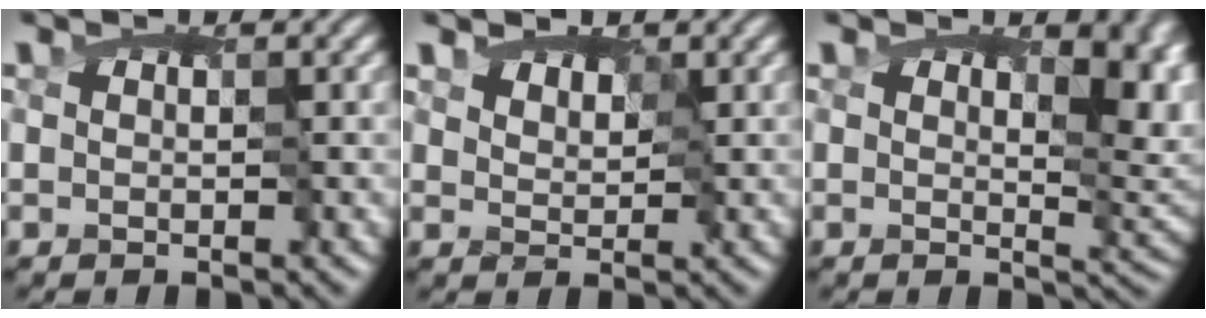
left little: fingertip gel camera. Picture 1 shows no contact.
{"total": 1.3, "force": [0.6, 1.0, 0.6], "torque": [-0.024, -0.006, 0.012]}
{"total": 9.7, "force": [5.3, 4.6, 6.7], "torque": [-0.093, 0.020, 0.074]}